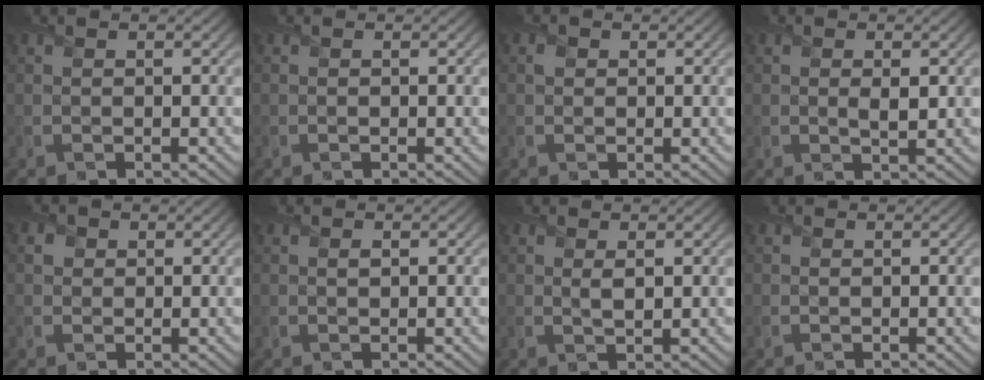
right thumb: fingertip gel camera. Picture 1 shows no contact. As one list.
[{"total": 0.0}, {"total": 0.8, "force": [0.2, 0.8, 0.2], "torque": [-0.002, 0.000, 0.000]}, {"total": 1.5, "force": [0.1, 0.8, 1.3], "torque": [-0.023, -0.007, 0.003]}, {"total": 1.3, "force": [0.3, 1.3, 0.2], "torque": [-0.003, -0.001, 0.002]}, {"total": 0.0}, {"total": 1.3, "force": [0.6, 0.3, 1.1], "torque": [-0.025, -0.002, 0.012]}, {"total": 0.0}]